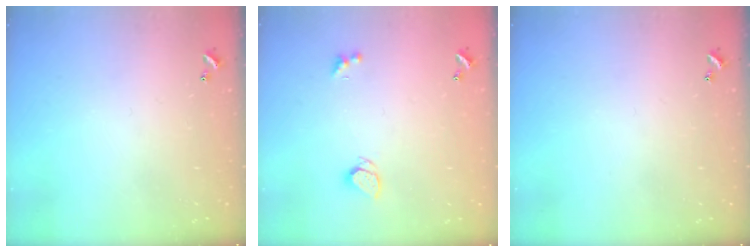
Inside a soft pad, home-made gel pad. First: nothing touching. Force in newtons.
{"total": 2.4, "press": 2.3, "slide": 0.6}
{"total": 0.0}